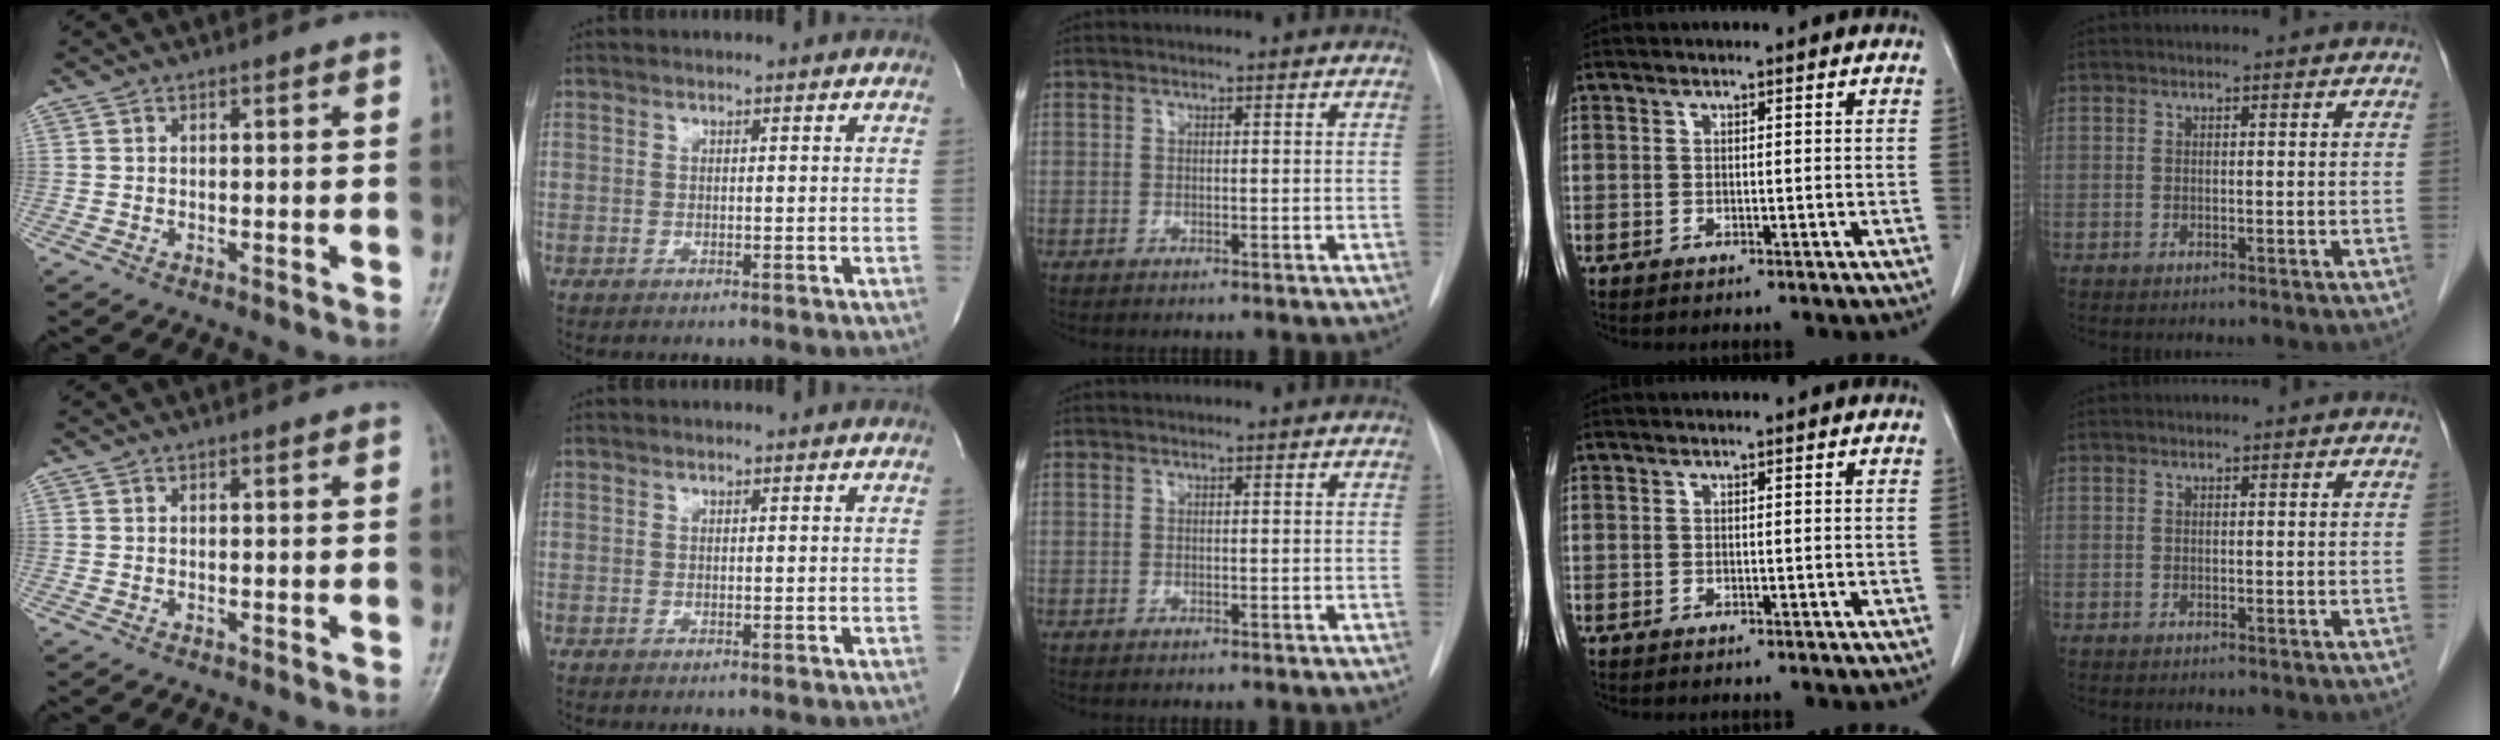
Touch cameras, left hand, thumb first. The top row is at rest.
{}